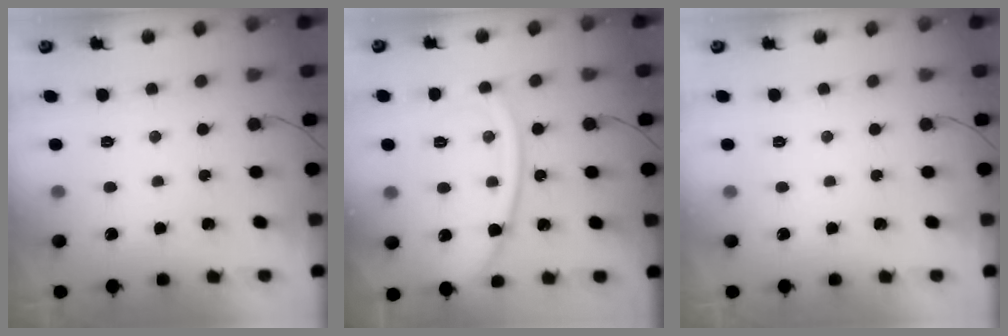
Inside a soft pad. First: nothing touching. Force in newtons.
{"total": 13.7, "press": 13.6, "slide": 1.7}
{"total": 0.0}